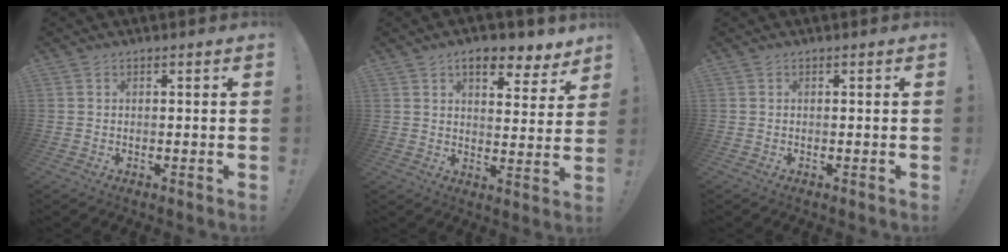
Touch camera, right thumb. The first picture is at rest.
{"total": 8.7, "force": [6.2, 3.2, 5.3], "torque": [-0.066, -0.041, 0.106]}
{"total": 0.0}